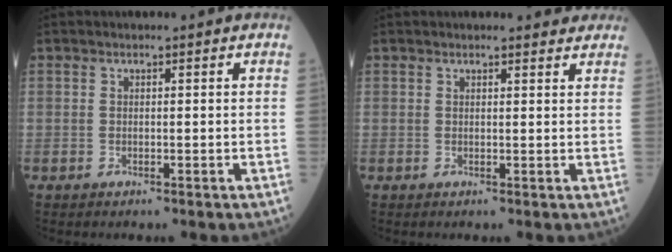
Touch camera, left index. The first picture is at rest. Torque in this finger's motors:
{"motor_torque": [-0.11, -0.51, 0.34, 0.05]}